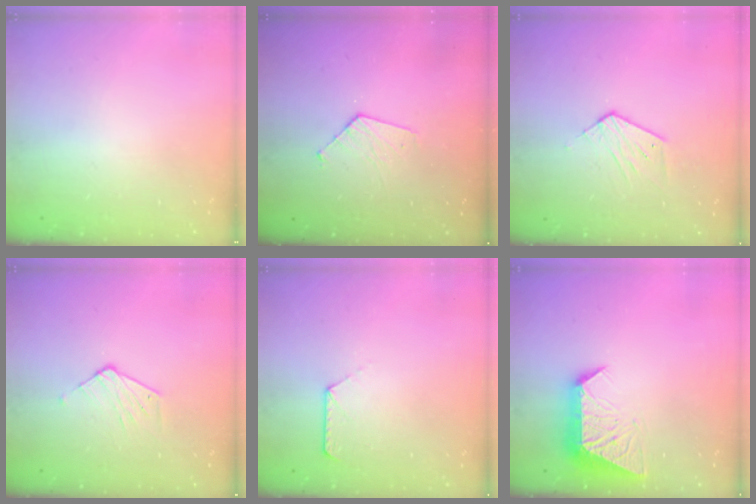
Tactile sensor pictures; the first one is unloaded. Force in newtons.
{"total": 4.9, "press": 4.8, "slide": 0.4}
{"total": 4.5, "press": 4.5, "slide": 0.3}
{"total": 5.6, "press": 5.6, "slide": 0.4}
{"total": 7.0, "press": 7.0, "slide": 0.7}
{"total": 10.9, "press": 10.9, "slide": 0.9}